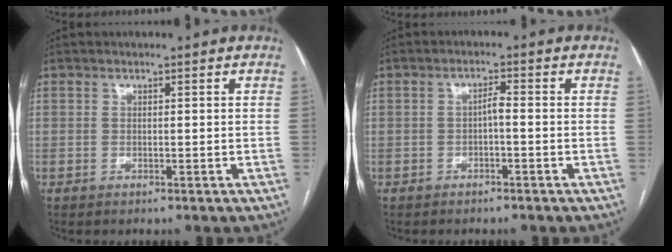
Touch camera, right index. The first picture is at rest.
{"total": 1.8, "force": [-0.5, 0.4, 1.7], "torque": [-0.026, 0.005, -0.011]}